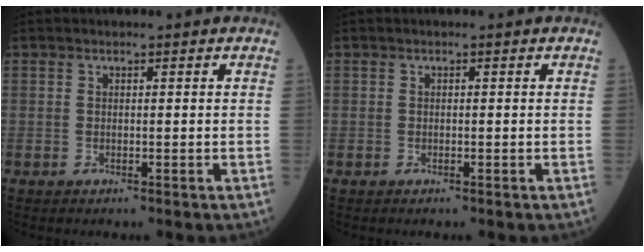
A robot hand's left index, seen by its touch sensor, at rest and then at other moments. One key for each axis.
{"total": 0.0}